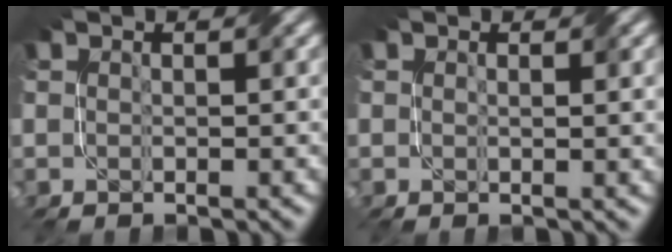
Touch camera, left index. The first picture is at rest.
{"total": 1.3, "force": [0.4, 0.1, 1.2], "torque": [-0.020, 0.000, 0.007]}